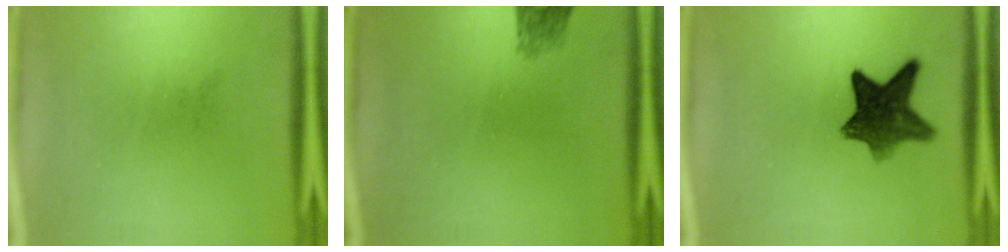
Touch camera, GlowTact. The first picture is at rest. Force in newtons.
{"total": 2.2}
{"total": 9.4}